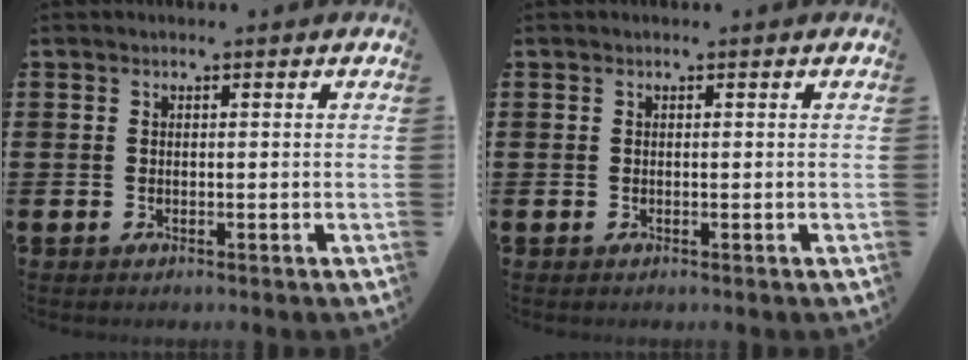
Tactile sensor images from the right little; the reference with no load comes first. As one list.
[{"total": 0.0}]